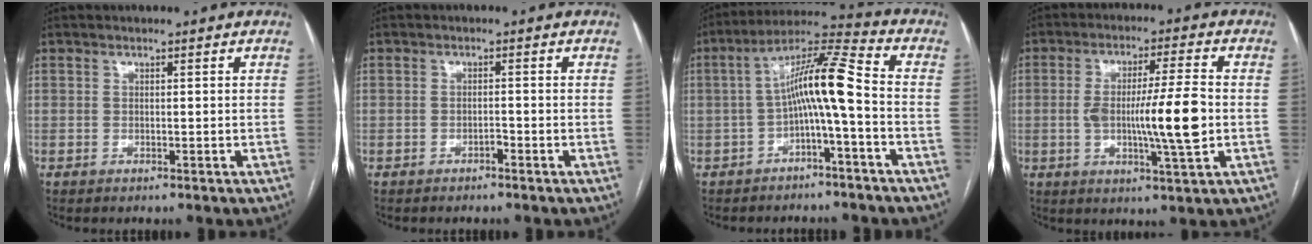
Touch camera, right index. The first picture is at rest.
{"total": 0.9, "force": [-0.7, 0.3, 0.5], "torque": [-0.008, 0.002, -0.012]}
{"total": 9.9, "force": [-1.6, 0.2, 9.8], "torque": [-0.168, 0.036, -0.032]}
{"total": 11.2, "force": [-1.1, 0.6, 11.2], "torque": [-0.193, -0.001, -0.020]}